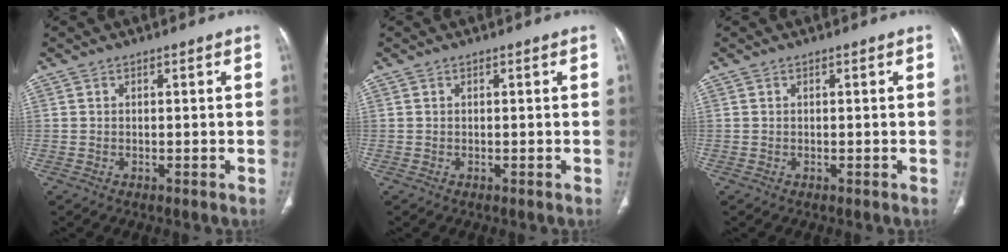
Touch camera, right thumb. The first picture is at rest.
{"total": 0.0}
{"total": 0.0}